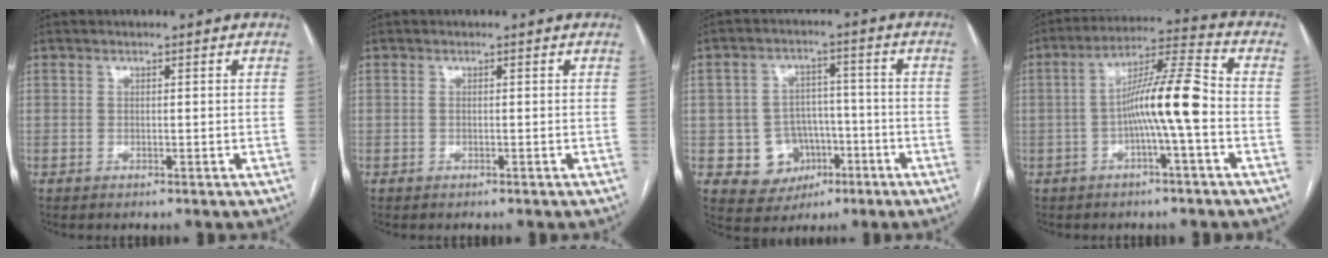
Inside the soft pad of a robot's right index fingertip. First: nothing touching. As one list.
[{"total": 0.0}, {"total": 8.0, "force": [-2.6, 7.3, 2.0], "torque": [-0.029, 0.023, -0.028]}, {"total": 10.4, "force": [-2.0, 0.0, 10.2], "torque": [-0.177, 0.021, -0.040]}]